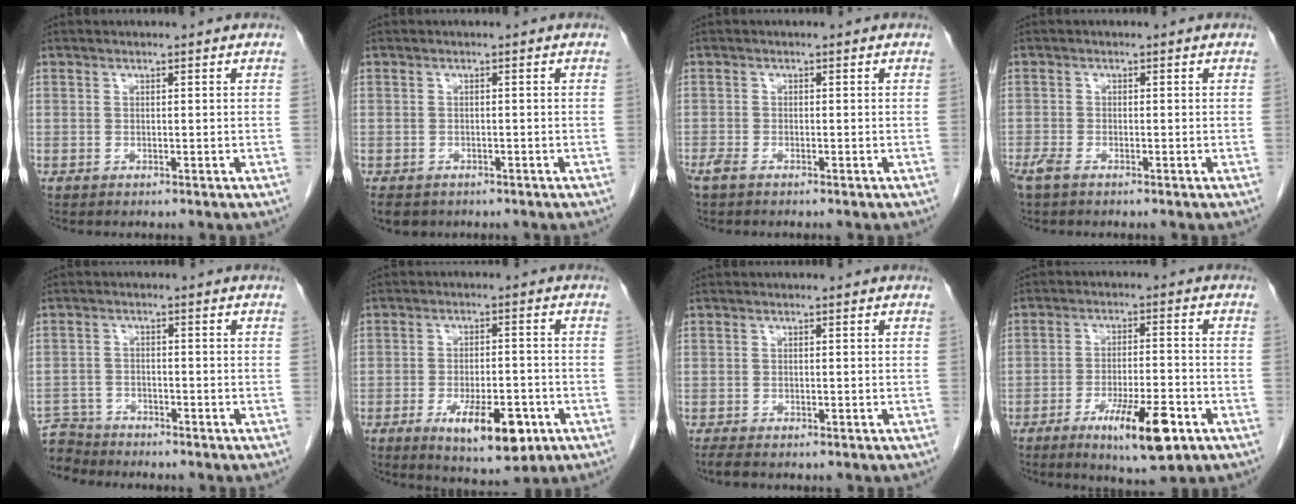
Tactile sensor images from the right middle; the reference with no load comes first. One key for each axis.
{"total": 7.0, "fx": -4.6, "fy": 4.6, "fz": 2.7, "tx": -0.065, "ty": -0.007, "tz": -0.060}
{"total": 2.1, "fx": -1.6, "fy": 0.6, "fz": 1.3, "tx": -0.030, "ty": -0.004, "tz": -0.030}
{"total": 2.7, "fx": -1.9, "fy": 0.8, "fz": 1.7, "tx": -0.039, "ty": -0.006, "tz": -0.035}
{"total": 6.0, "fx": -5.8, "fy": 1.7, "fz": -0.6, "tx": 0.013, "ty": 0.000, "tz": -0.111}
{"total": 9.9, "fx": -4.5, "fy": 3.4, "fz": 8.2, "tx": -0.128, "ty": -0.011, "tz": -0.060}
{"total": 2.0, "fx": -1.5, "fy": 0.5, "fz": 1.1, "tx": -0.026, "ty": -0.008, "tz": -0.023}
{"total": 10.0, "fx": -5.2, "fy": 1.6, "fz": 8.4, "tx": -0.141, "ty": -0.015, "tz": -0.079}